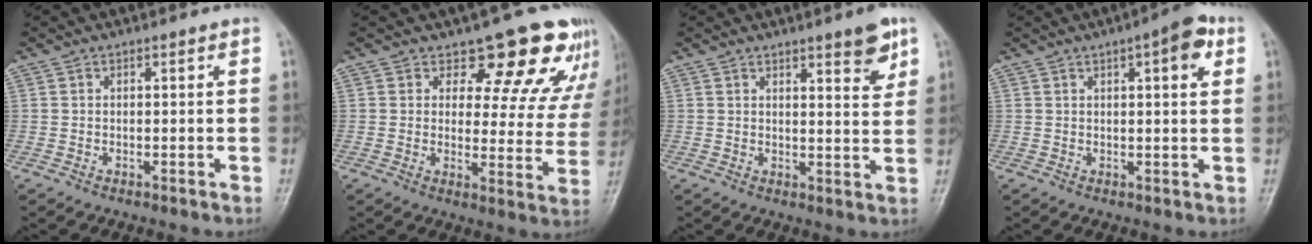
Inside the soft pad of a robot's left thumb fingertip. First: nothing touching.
{"total": 14.2, "force": [11.5, 6.6, 5.1], "torque": [0.005, -0.072, 0.115]}
{"total": 6.2, "force": [3.8, 1.5, 4.7], "torque": [-0.051, -0.023, 0.047]}
{"total": 6.3, "force": [2.7, 1.9, 5.4], "torque": [-0.060, -0.001, 0.029]}